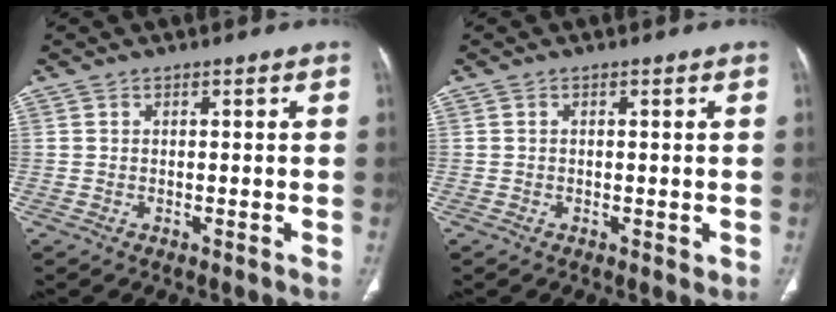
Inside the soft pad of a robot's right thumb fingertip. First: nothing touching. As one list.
[{"total": 0.7, "force": [0.0, 0.5, 0.5], "torque": [-0.007, -0.002, 0.000]}]